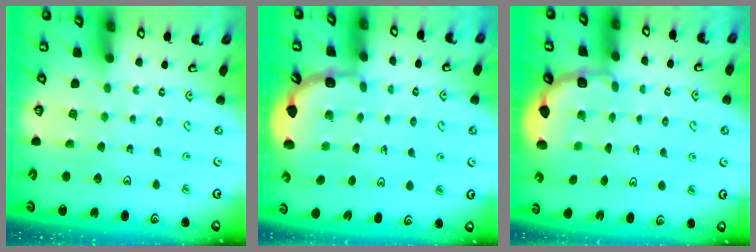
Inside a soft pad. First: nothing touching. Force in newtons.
{"total": 2.0, "press": 1.8, "slide": 0.9}
{"total": 2.7, "press": 2.3, "slide": 1.4}